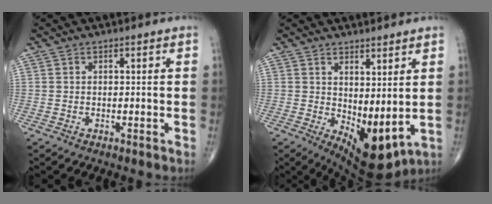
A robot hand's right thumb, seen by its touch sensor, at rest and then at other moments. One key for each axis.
{"total": 9.4, "fx": 0.7, "fy": 4.3, "fz": 8.3, "tx": -0.112, "ty": -0.022, "tz": 0.031}